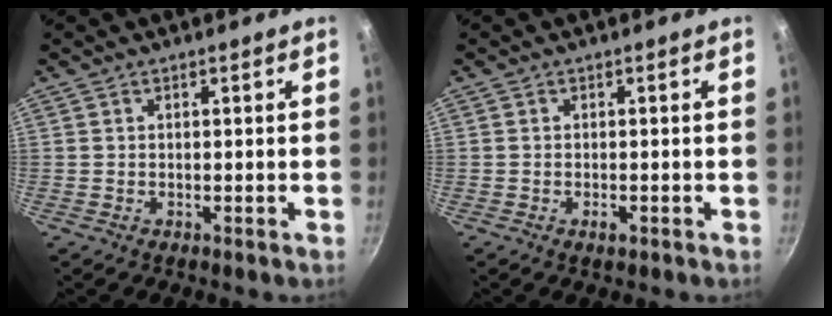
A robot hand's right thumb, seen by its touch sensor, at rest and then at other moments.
{"total": 1.2, "force": [-0.6, 0.5, 0.9], "torque": [-0.016, 0.001, -0.011]}